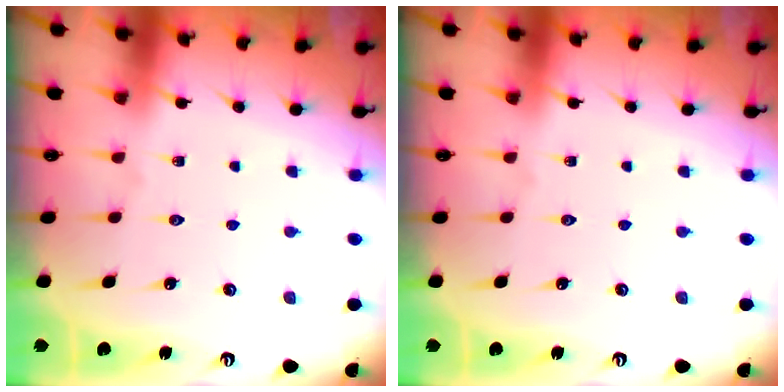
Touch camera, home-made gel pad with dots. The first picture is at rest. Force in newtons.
{"total": 0.0}